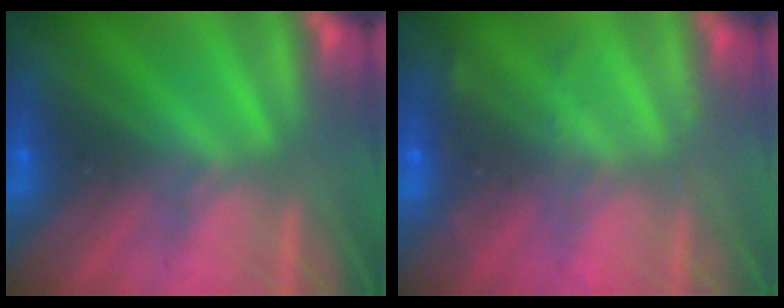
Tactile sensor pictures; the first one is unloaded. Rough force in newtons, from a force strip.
{"total": 2.3}